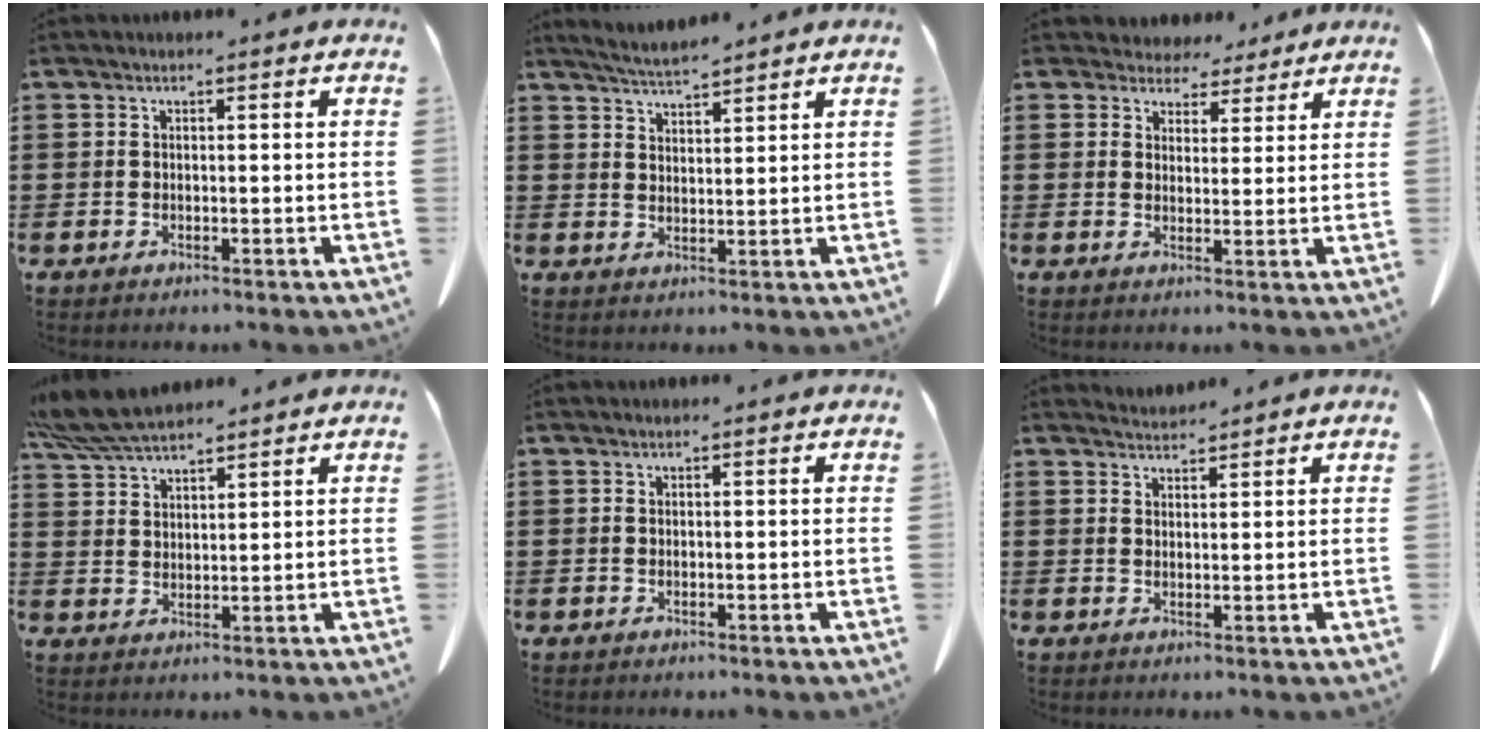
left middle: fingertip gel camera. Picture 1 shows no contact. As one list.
[{"total": 3.7, "force": [3.6, -0.3, 0.8], "torque": [-0.026, -0.011, 0.066]}, {"total": 4.2, "force": [3.8, 1.8, 0.2], "torque": [-0.020, -0.008, 0.071]}, {"total": 6.8, "force": [6.1, 1.3, 2.7], "torque": [-0.072, -0.012, 0.117]}, {"total": 0.0}, {"total": 2.2, "force": [2.1, 0.0, -0.1], "torque": [-0.005, -0.006, 0.042]}]